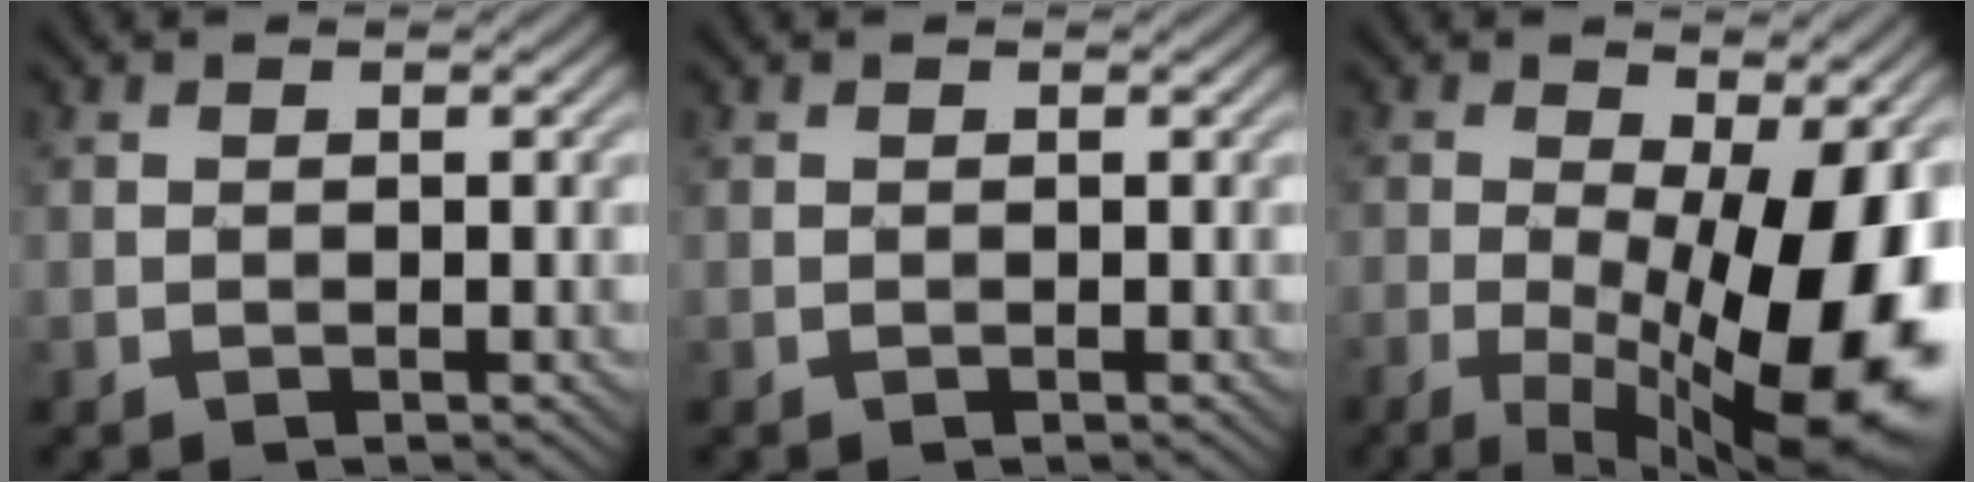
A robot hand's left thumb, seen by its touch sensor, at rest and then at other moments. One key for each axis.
{"total": 0.0}
{"total": 17.9, "fx": -4.4, "fy": 7.0, "fz": 15.9, "tx": -0.223, "ty": -0.017, "tz": -0.057}